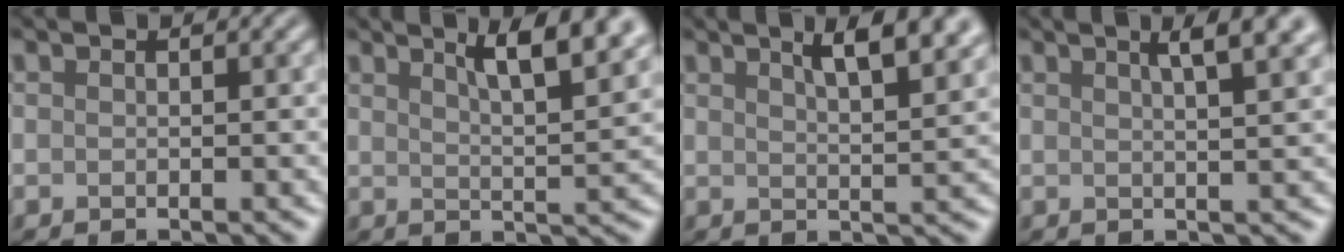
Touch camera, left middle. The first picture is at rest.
{"total": 7.1, "force": [4.3, 1.8, 5.3], "torque": [-0.048, 0.023, 0.050]}
{"total": 6.5, "force": [4.0, 2.0, 4.7], "torque": [-0.037, 0.029, 0.041]}
{"total": 5.4, "force": [3.1, 1.7, 4.1], "torque": [-0.029, 0.031, 0.020]}